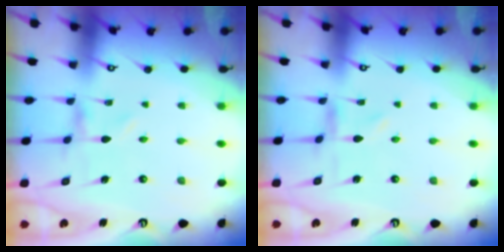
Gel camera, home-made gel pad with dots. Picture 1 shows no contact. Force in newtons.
{"total": 0.0}